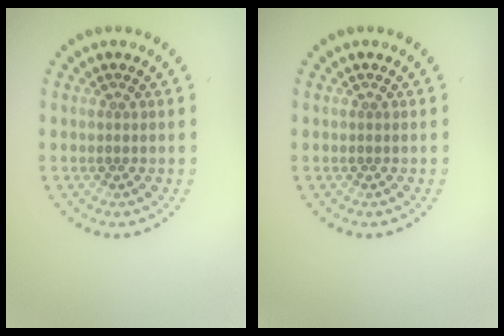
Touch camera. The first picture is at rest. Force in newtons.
{"total": 0.0}